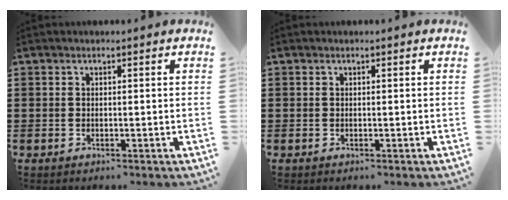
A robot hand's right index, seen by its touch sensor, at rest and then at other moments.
{"total": 0.0}